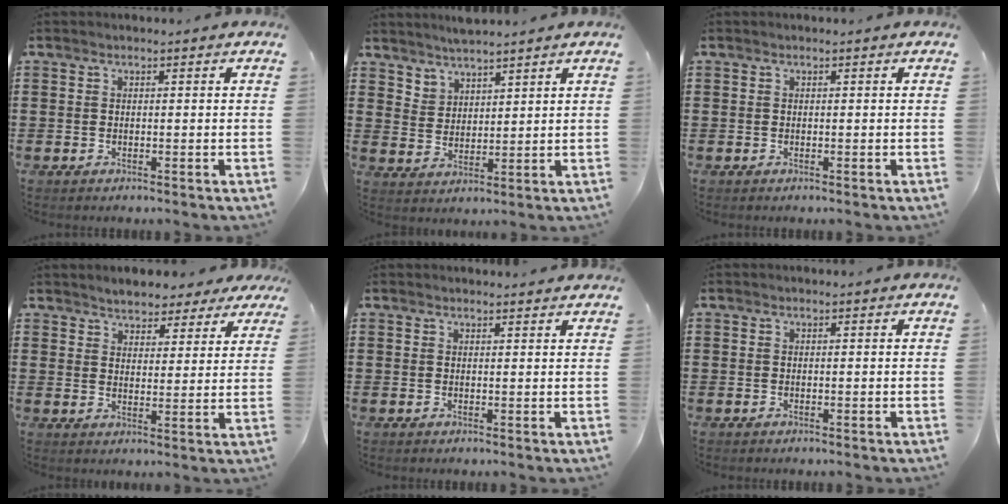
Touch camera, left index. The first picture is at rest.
{"total": 3.8, "force": [3.6, 1.0, -0.5], "torque": [-0.003, -0.008, 0.071]}
{"total": 0.0}
{"total": 3.9, "force": [3.7, 1.2, -0.1], "torque": [-0.017, -0.007, 0.069]}
{"total": 1.1, "force": [1.1, 0.0, 0.2], "torque": [-0.007, -0.001, 0.022]}
{"total": 0.0}